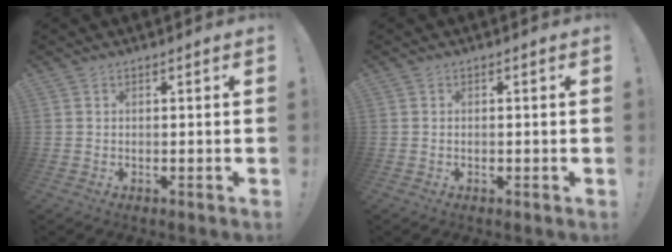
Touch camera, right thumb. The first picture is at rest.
{"total": 0.0}